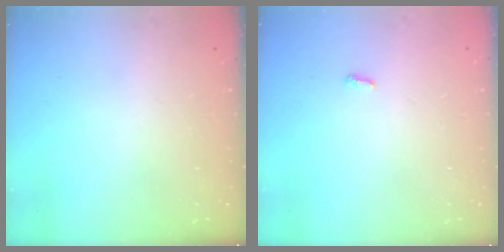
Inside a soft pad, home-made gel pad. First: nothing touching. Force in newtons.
{"total": 3.4, "press": 3.3, "slide": 0.6}